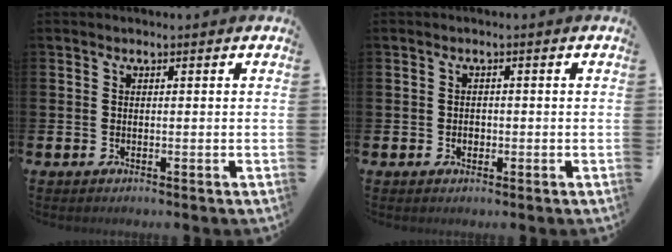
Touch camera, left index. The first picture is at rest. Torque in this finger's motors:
{"motor_torque": [0.03, 0.02, 0.00, 0.03]}